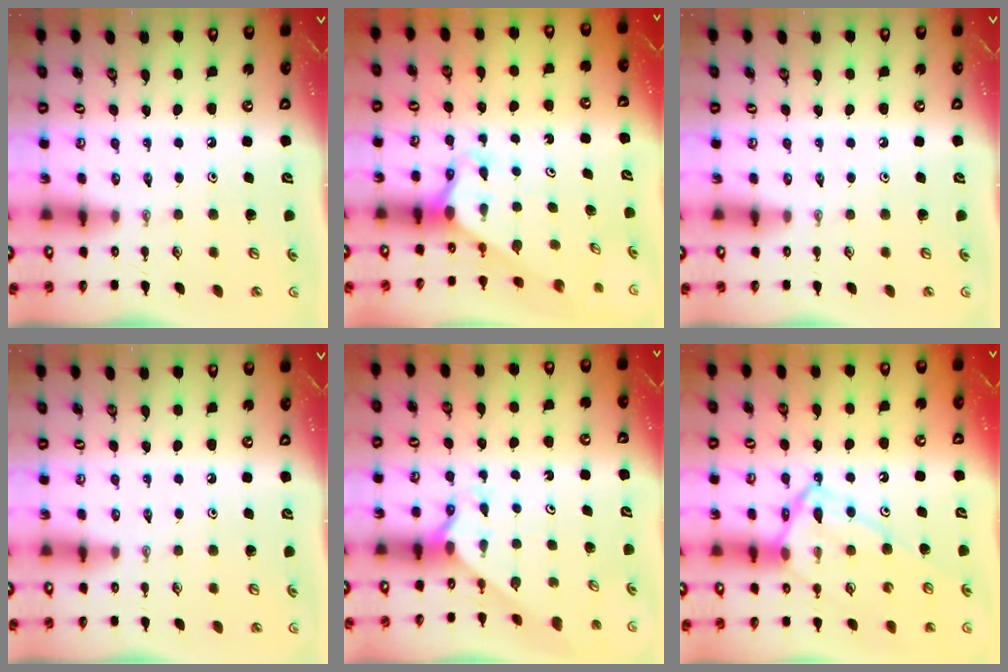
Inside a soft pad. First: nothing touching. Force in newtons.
{"total": 2.6, "press": 2.6, "slide": 0.2}
{"total": 0.0}
{"total": 0.0}
{"total": 3.0, "press": 3.0, "slide": 0.2}
{"total": 14.5, "press": 14.5, "slide": 1.2}